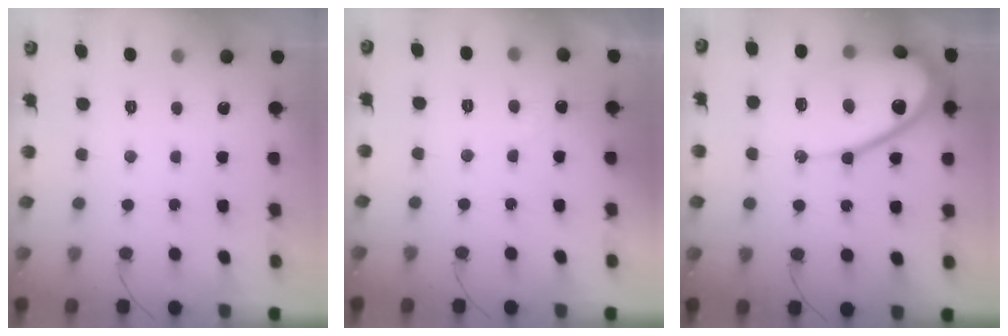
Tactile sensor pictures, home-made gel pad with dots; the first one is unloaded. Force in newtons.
{"total": 2.3, "press": 2.3, "slide": 0.1}
{"total": 17.2, "press": 17.1, "slide": 1.7}